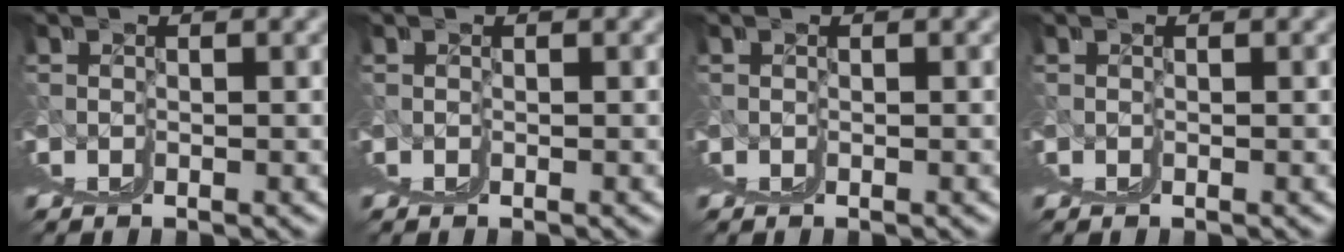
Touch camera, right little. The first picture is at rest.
{"total": 0.0}
{"total": 0.0}
{"total": 0.0}